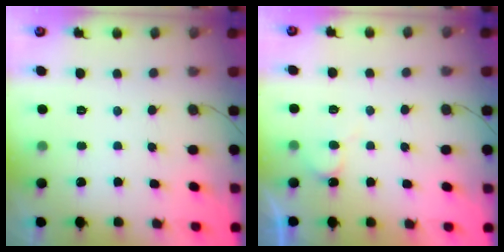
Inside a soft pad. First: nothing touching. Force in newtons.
{"total": 7.6, "press": 7.6, "slide": 0.5}